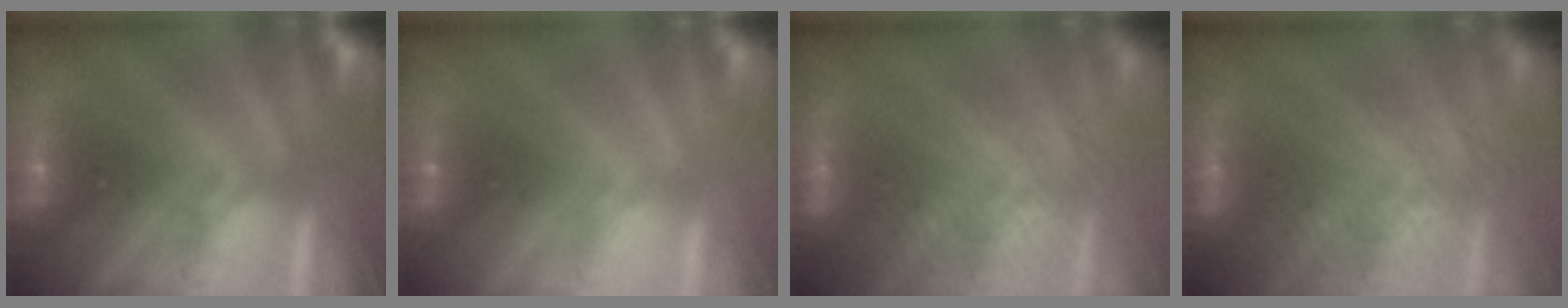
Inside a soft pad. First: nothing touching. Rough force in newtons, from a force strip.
{"total": 3.1}
{"total": 3.7}
{"total": 3.7}